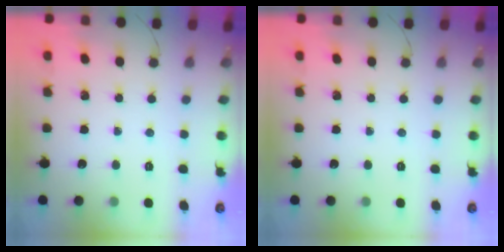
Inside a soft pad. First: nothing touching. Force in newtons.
{"total": 0.0}